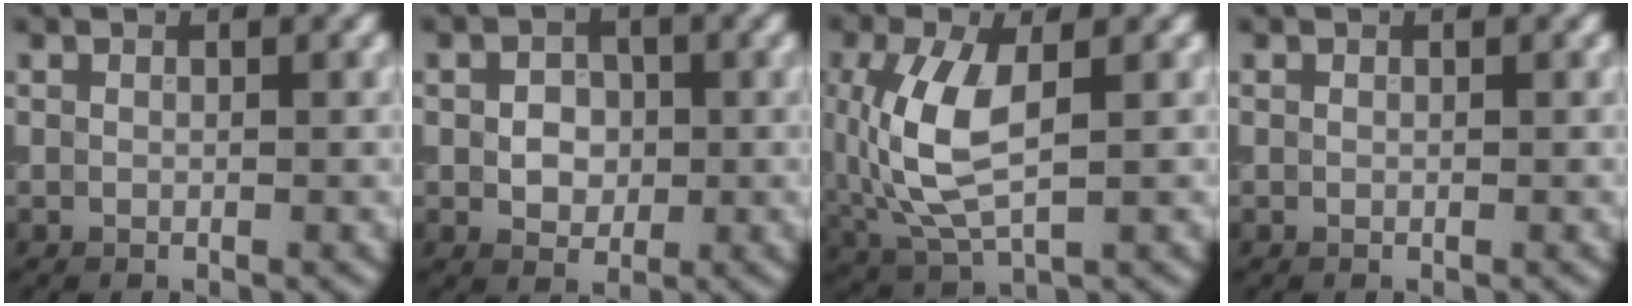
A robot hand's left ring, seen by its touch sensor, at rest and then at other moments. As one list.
[{"total": 2.8, "force": [0.0, 2.3, 1.6], "torque": [-0.026, 0.001, -0.005]}, {"total": 6.8, "force": [0.2, 3.2, 6.0], "torque": [-0.149, -0.001, 0.007]}, {"total": 0.0}]